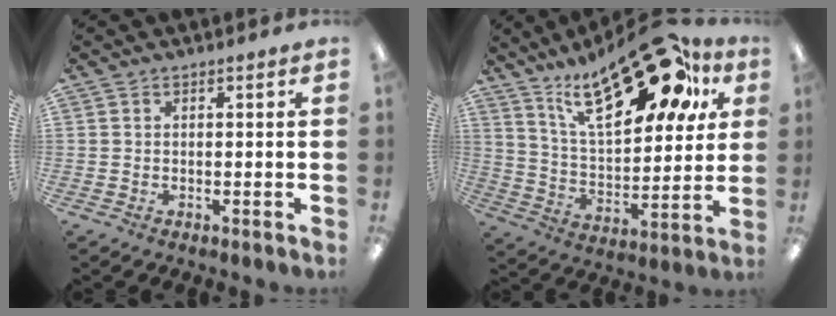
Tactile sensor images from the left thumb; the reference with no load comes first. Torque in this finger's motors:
{"motor_torque": [2.49, 2.53, 1.41, -1.36, 0.20]}